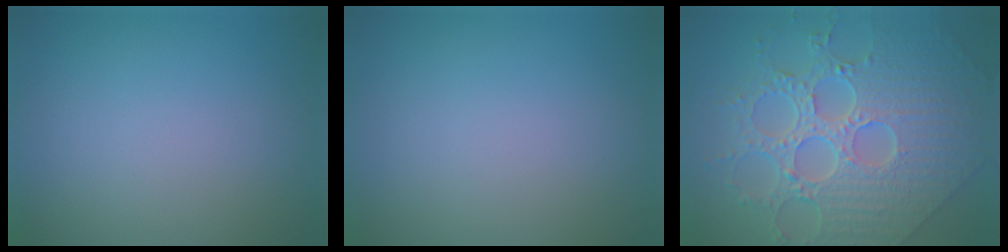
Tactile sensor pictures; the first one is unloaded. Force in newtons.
{"total": 0.0}
{"total": 9.4, "press": 7.1, "slide": 6.3}